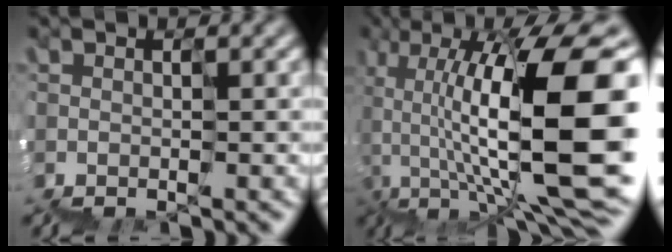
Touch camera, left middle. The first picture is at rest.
{"total": 14.4, "force": [2.3, 5.8, 13.0], "torque": [-0.217, 0.037, 0.056]}